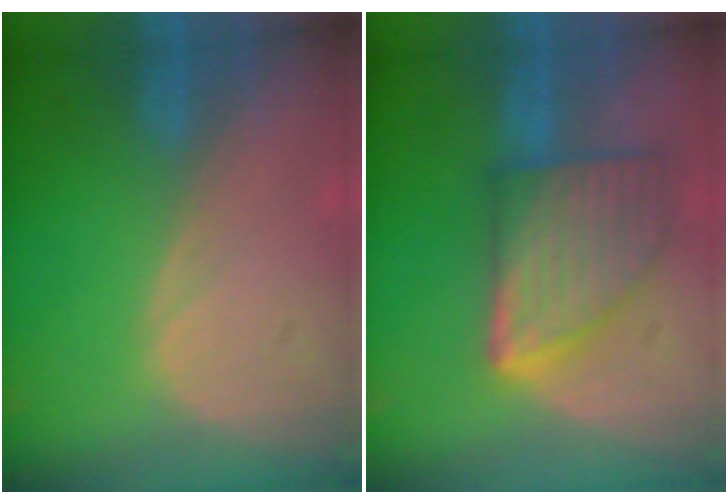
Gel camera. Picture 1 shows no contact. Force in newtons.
{"total": 9.4, "press": 9.3, "slide": 0.6}